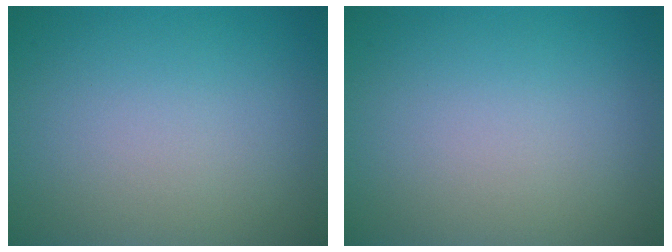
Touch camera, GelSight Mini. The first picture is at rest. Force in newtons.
{"total": 0.0}